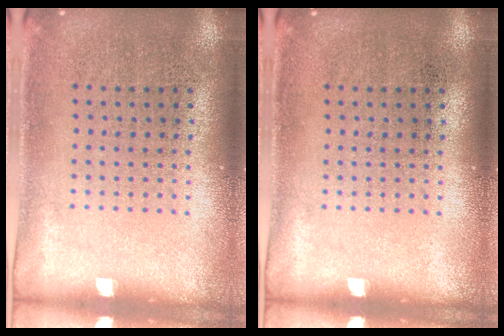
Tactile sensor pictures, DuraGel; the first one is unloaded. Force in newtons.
{"total": 0.0}